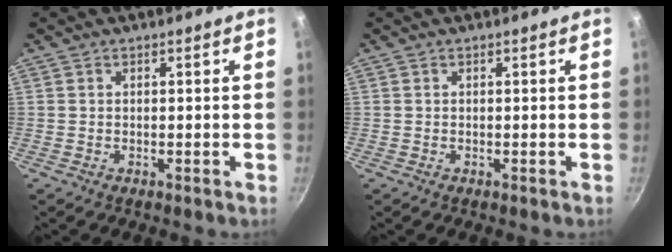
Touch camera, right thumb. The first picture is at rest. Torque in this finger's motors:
{"motor_torque": [0.00, 0.00, -0.02, 0.02, 0.00]}